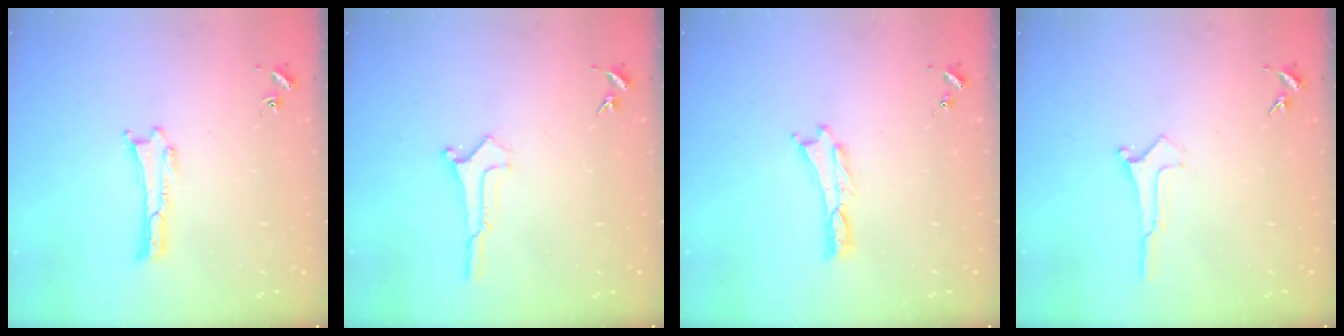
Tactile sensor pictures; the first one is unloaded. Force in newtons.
{"total": 0.0}
{"total": 0.0}
{"total": 0.0}